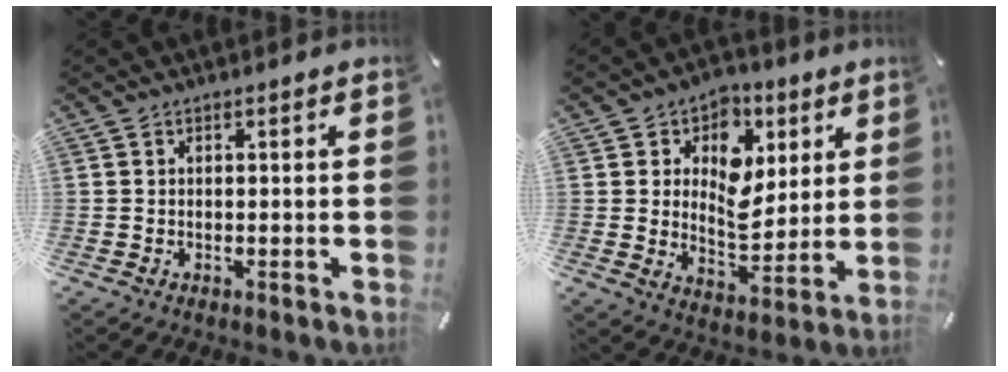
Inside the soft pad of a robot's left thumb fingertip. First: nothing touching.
{"total": 11.2, "force": [3.0, 9.3, 5.5], "torque": [-0.066, -0.025, 0.055]}